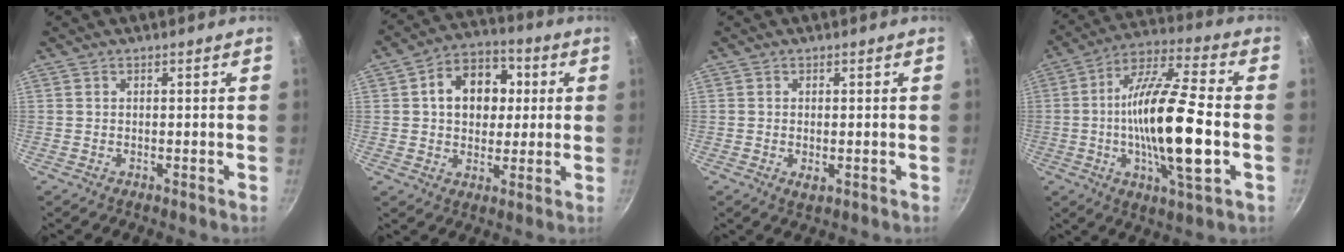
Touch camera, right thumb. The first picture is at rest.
{"total": 13.0, "force": [2.4, 9.8, 8.2], "torque": [-0.087, 0.013, 0.027]}
{"total": 2.1, "force": [-0.4, 1.1, 1.8], "torque": [-0.031, -0.006, -0.004]}
{"total": 20.8, "force": [-2.6, 5.3, 20.0], "torque": [-0.357, 0.024, -0.057]}